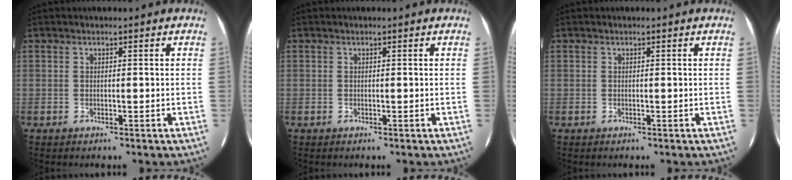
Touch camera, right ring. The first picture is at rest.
{"total": 0.0}
{"total": 0.0}